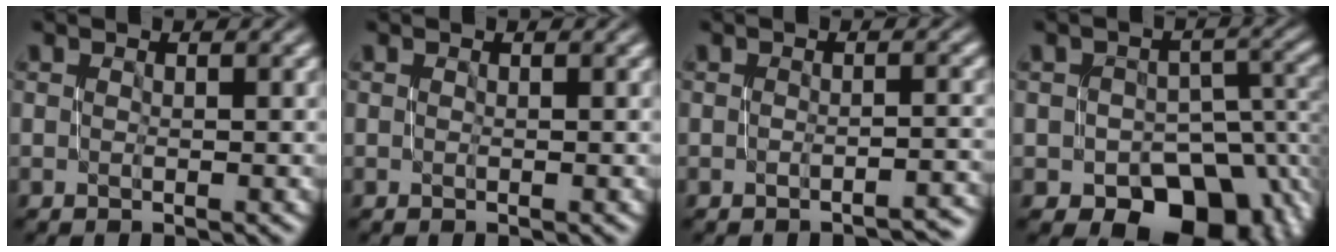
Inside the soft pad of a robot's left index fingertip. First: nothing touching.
{"total": 0.0}
{"total": 2.0, "force": [-1.6, 0.5, 1.1], "torque": [-0.004, 0.003, -0.025]}
{"total": 9.5, "force": [-4.5, 6.5, 5.4], "torque": [-0.059, -0.018, -0.048]}